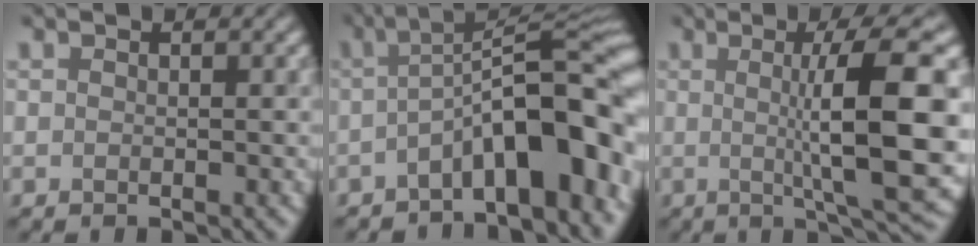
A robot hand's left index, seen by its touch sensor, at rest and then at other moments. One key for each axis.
{"total": 10.0, "fx": -3.2, "fy": 2.8, "fz": 9.1, "tx": -0.122, "ty": 0.025, "tz": -0.057}
{"total": 10.7, "fx": 0.5, "fy": 2.0, "fz": 10.5, "tx": -0.132, "ty": 0.003, "tz": 0.010}